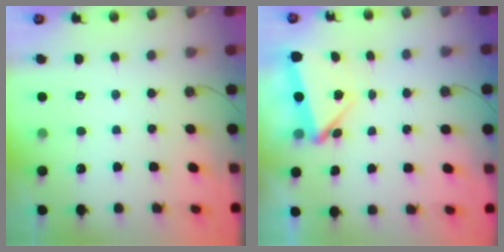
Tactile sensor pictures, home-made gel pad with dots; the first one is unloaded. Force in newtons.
{"total": 5.8, "press": 5.4, "slide": 2.1}